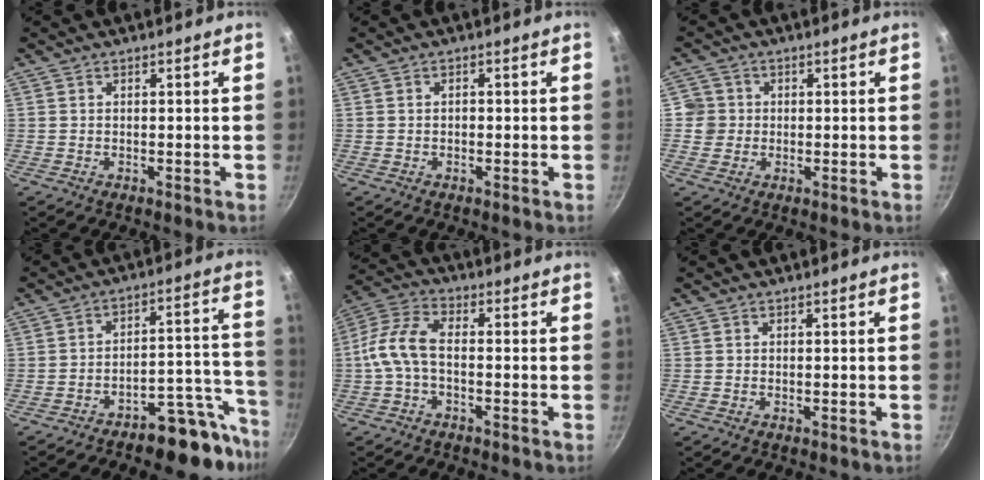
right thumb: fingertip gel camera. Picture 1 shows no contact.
{"total": 0.6, "force": [-0.1, 0.5, 0.4], "torque": [-0.004, 0.004, -0.003]}
{"total": 3.8, "force": [0.1, 3.8, 0.2], "torque": [0.026, 0.009, -0.001]}
{"total": 13.2, "force": [-10.0, 4.2, 7.6], "torque": [-0.057, 0.110, -0.148]}
{"total": 8.5, "force": [-1.1, 4.4, 7.2], "torque": [-0.158, 0.029, -0.031]}
{"total": 0.0}